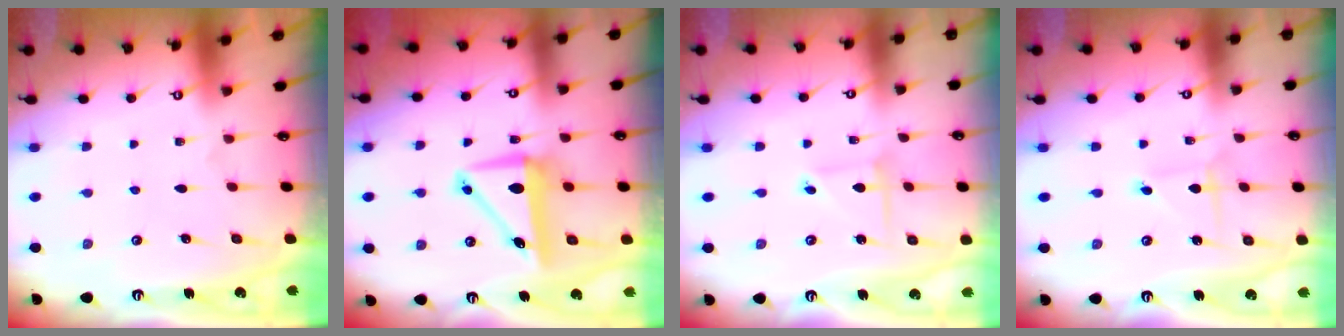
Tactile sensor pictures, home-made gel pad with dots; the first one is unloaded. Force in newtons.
{"total": 8.7, "press": 8.4, "slide": 2.1}
{"total": 3.2, "press": 3.2, "slide": 0.3}
{"total": 1.7, "press": 1.7, "slide": 0.2}